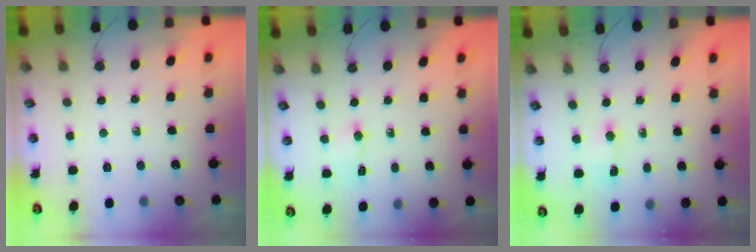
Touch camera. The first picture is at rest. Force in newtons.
{"total": 1.5, "press": 1.3, "slide": 0.8}
{"total": 0.5, "press": 0.5, "slide": 0.2}